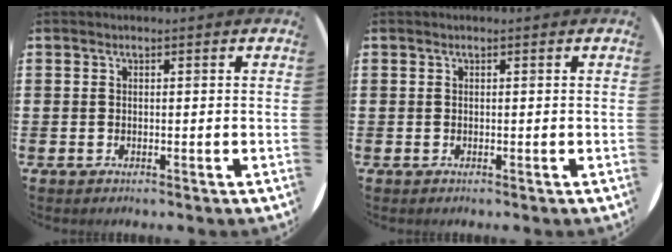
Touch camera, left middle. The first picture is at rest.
{"total": 0.0}